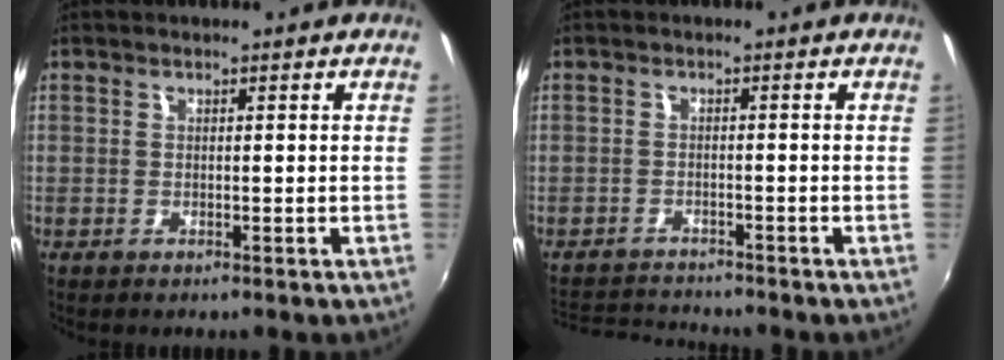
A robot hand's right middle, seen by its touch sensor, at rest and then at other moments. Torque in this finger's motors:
{"motor_torque": [-1.83, -0.29, -1.05, -0.21]}